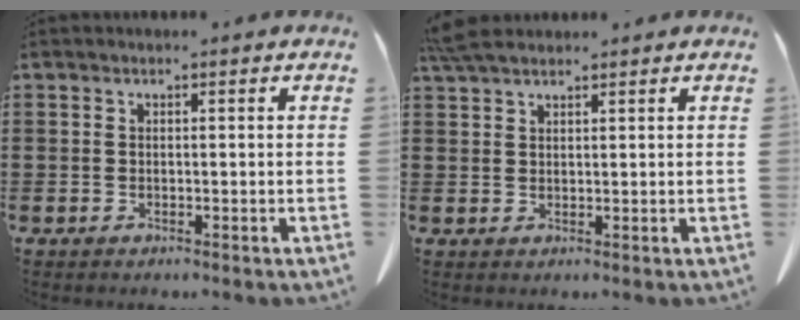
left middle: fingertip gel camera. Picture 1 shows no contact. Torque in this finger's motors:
{"motor_torque": [0.41, 0.34, 0.07, -0.02]}